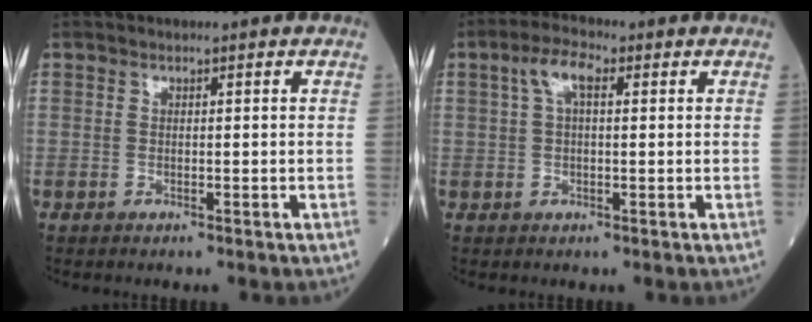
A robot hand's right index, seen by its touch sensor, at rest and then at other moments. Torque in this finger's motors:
{"motor_torque": [0.40, 0.32, 0.22, 0.07]}